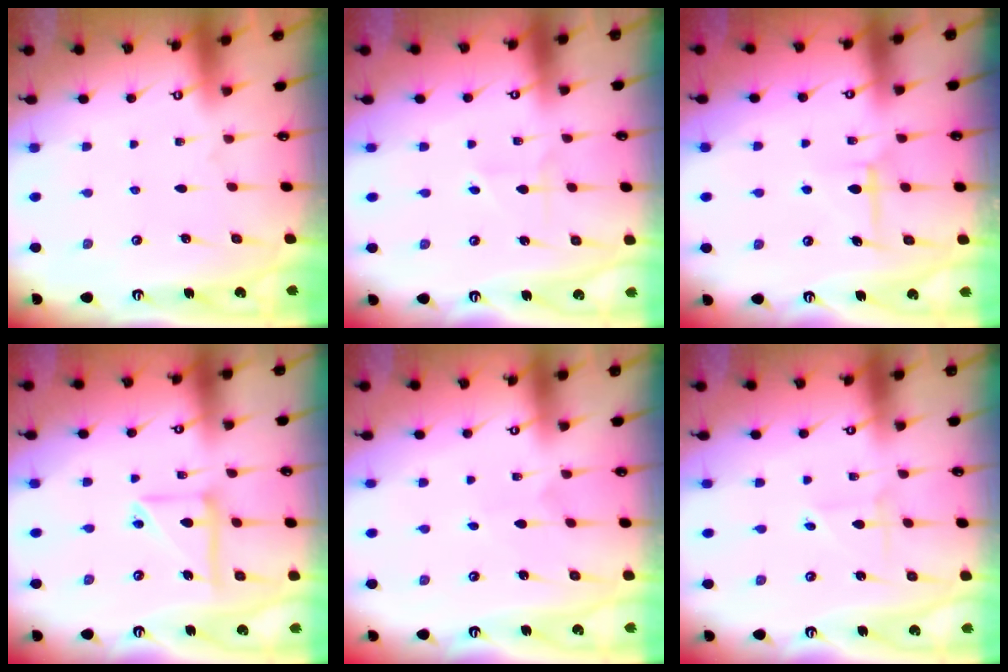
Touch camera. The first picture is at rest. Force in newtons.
{"total": 2.9, "press": 2.8, "slide": 0.4}
{"total": 8.0, "press": 8.0, "slide": 0.6}
{"total": 12.0, "press": 11.8, "slide": 1.8}
{"total": 1.9, "press": 1.9, "slide": 0.2}
{"total": 1.7, "press": 1.7, "slide": 0.1}